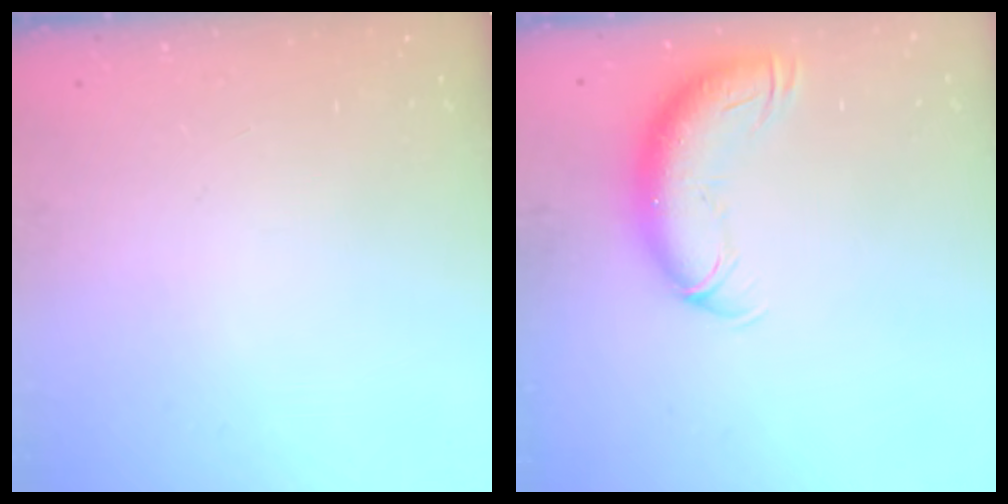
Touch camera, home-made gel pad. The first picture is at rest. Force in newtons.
{"total": 12.2, "press": 11.8, "slide": 3.0}